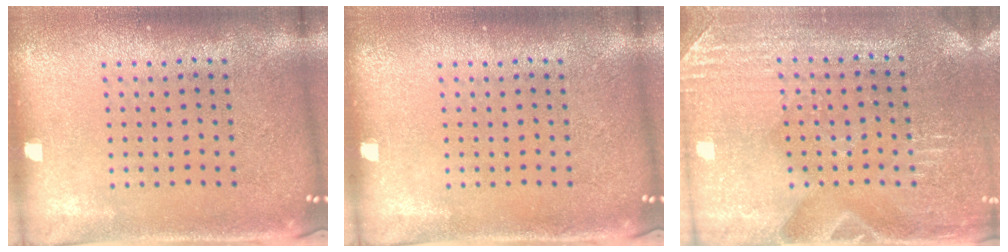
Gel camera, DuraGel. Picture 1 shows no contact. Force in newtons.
{"total": 0.0}
{"total": 2.9, "press": 2.9, "slide": 0.3}